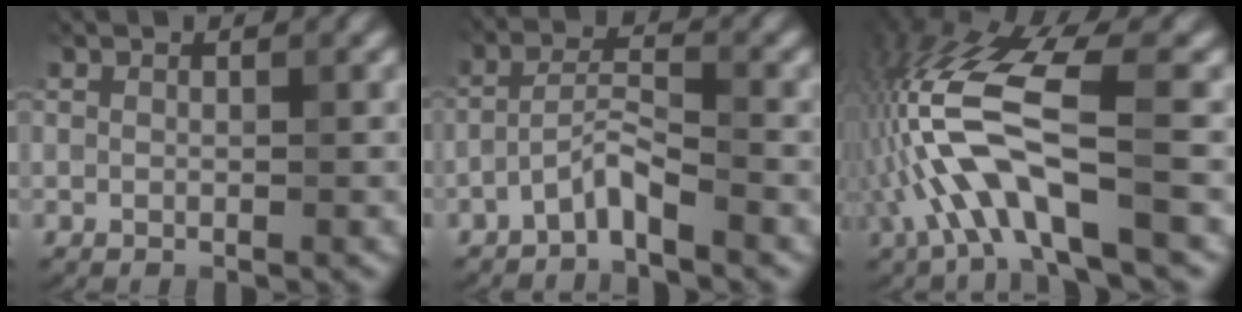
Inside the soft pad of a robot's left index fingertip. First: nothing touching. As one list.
[{"total": 2.6, "force": [-2.1, 0.3, 1.5], "torque": [-0.036, 0.011, -0.048]}, {"total": 9.3, "force": [-2.4, 2.8, 8.5], "torque": [-0.191, 0.017, -0.047]}]